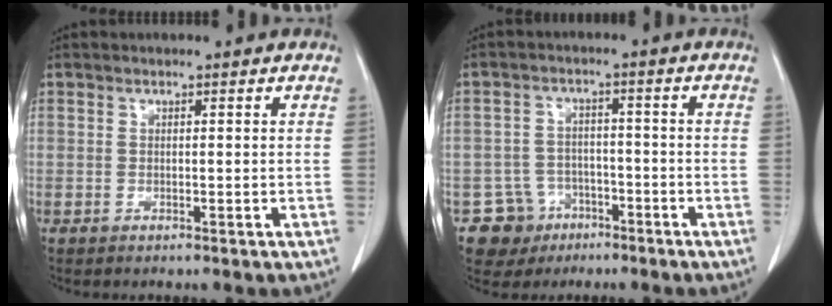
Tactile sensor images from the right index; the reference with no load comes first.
{"total": 6.4, "force": [-3.5, 5.4, 0.1], "torque": [0.002, 0.011, -0.051]}